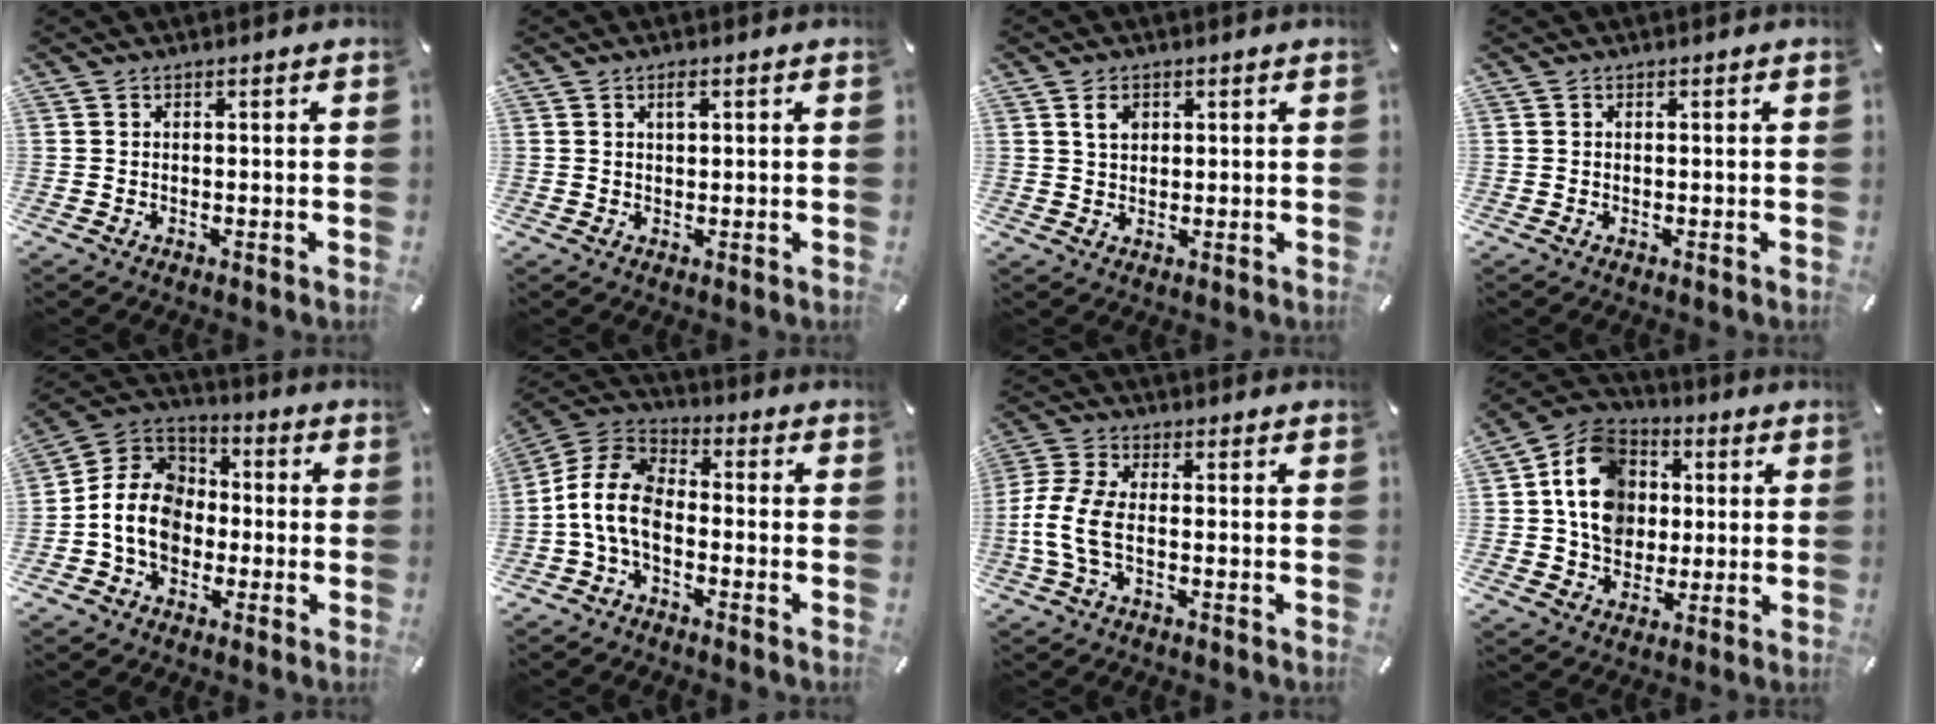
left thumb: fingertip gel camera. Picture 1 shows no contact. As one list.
[{"total": 1.8, "force": [0.8, 0.9, 1.3], "torque": [-0.022, 0.000, 0.012]}, {"total": 3.4, "force": [1.3, 2.6, 1.8], "torque": [-0.024, -0.002, 0.019]}, {"total": 0.0}, {"total": 12.1, "force": [-3.4, 10.1, 5.8], "torque": [-0.147, 0.027, -0.062]}, {"total": 10.7, "force": [-3.8, 6.8, 7.3], "torque": [-0.170, 0.011, -0.075]}, {"total": 8.2, "force": [-2.0, 3.8, 6.9], "torque": [-0.159, -0.009, -0.037]}, {"total": 14.3, "force": [0.6, 12.5, 6.9], "torque": [-0.133, 0.019, 0.014]}]